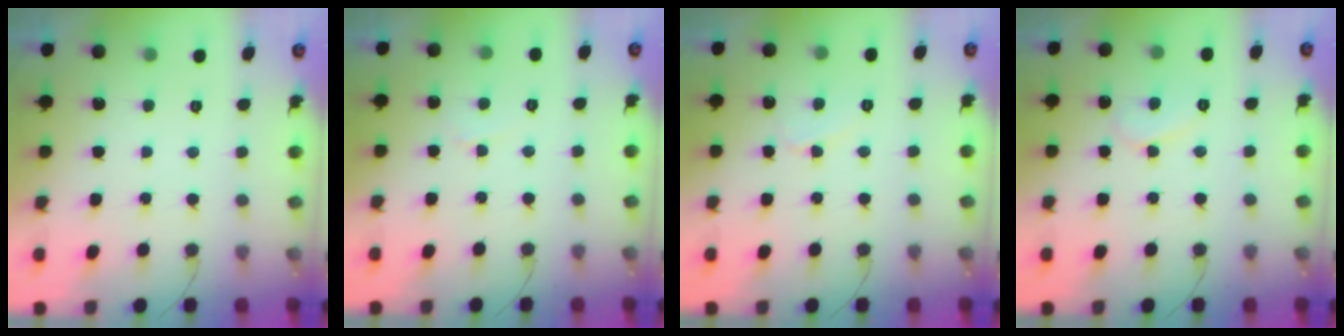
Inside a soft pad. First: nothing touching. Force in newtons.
{"total": 3.0, "press": 3.0, "slide": 0.3}
{"total": 3.8, "press": 3.8, "slide": 0.6}
{"total": 6.7, "press": 6.7, "slide": 0.3}